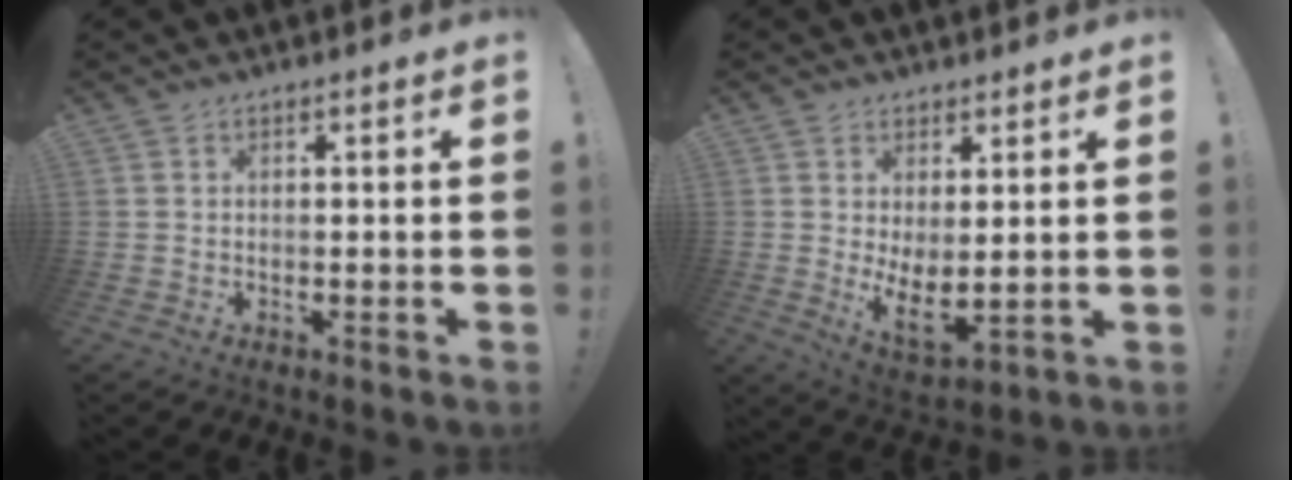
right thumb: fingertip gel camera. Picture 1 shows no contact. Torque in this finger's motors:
{"motor_torque": [-0.26, 0.54, 0.60, 0.06, 0.03]}